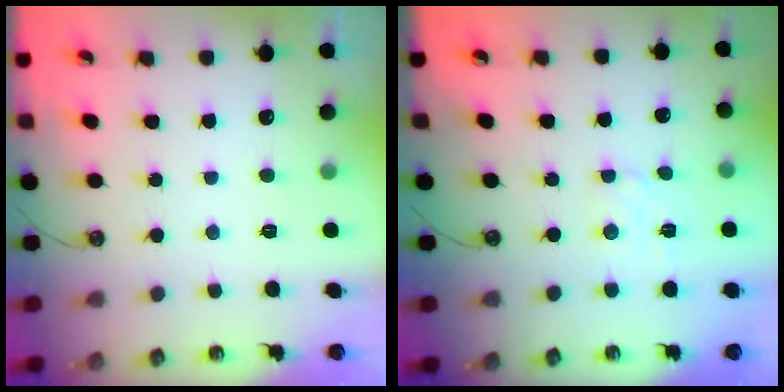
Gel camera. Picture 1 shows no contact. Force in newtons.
{"total": 2.6, "press": 2.6, "slide": 0.6}